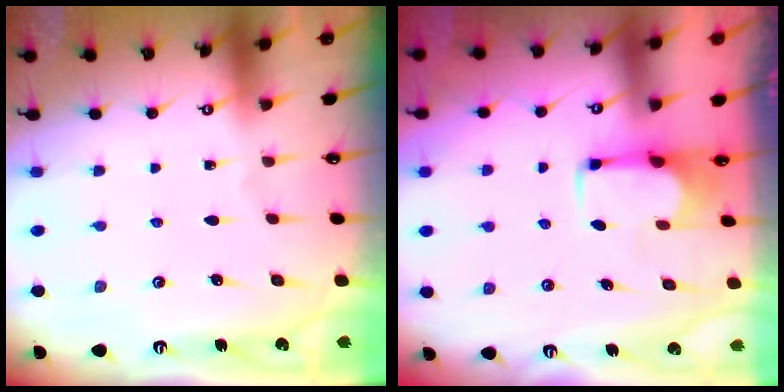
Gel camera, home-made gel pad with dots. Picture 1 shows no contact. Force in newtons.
{"total": 1.7, "press": 1.5, "slide": 0.7}